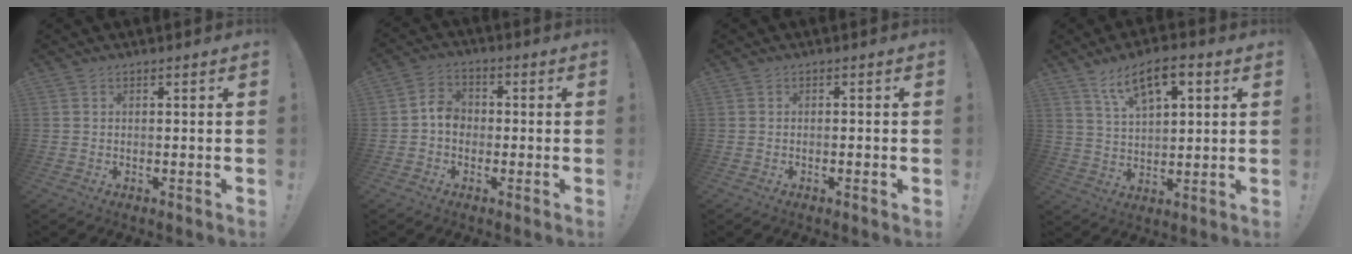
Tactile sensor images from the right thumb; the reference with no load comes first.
{"total": 6.4, "force": [-1.0, 5.2, 3.7], "torque": [-0.070, 0.019, -0.016]}
{"total": 1.0, "force": [-0.5, 0.0, 0.9], "torque": [-0.014, 0.001, -0.007]}
{"total": 11.0, "force": [5.8, 4.7, 8.0], "torque": [-0.130, -0.015, 0.103]}